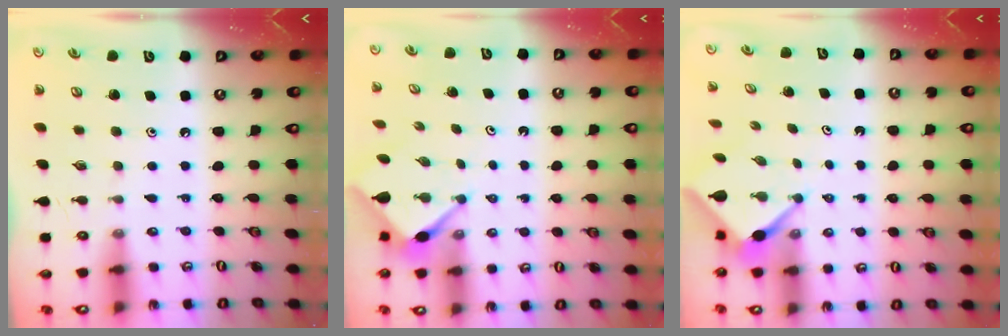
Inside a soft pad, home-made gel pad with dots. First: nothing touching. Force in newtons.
{"total": 3.1, "press": 3.1, "slide": 0.3}
{"total": 2.9, "press": 2.9, "slide": 0.2}